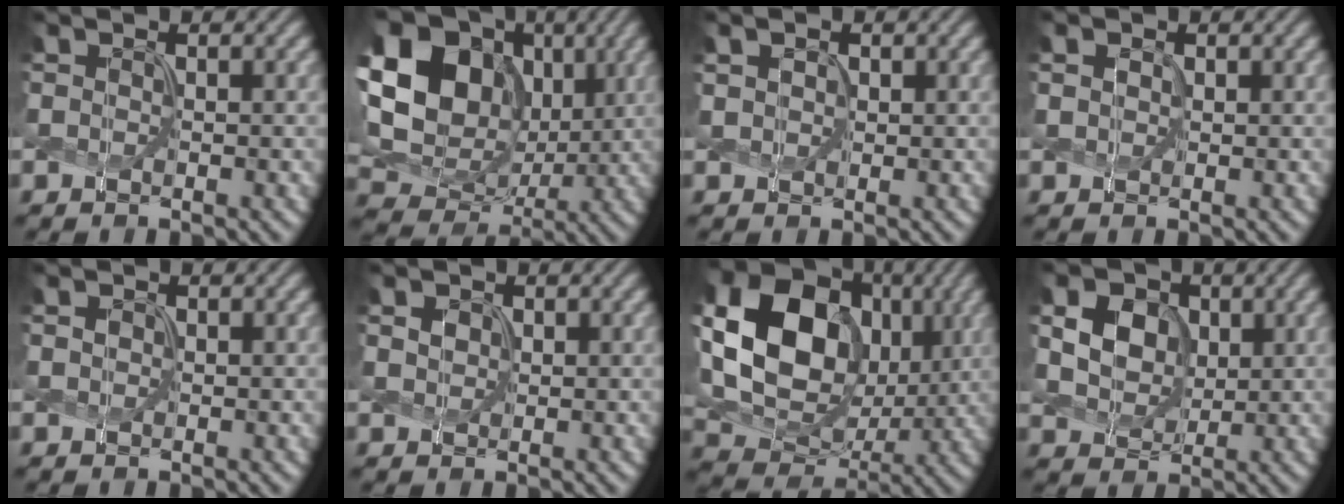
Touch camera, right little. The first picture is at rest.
{"total": 18.3, "force": [3.4, 14.5, 10.5], "torque": [-0.245, 0.040, 0.066]}
{"total": 1.6, "force": [0.6, 1.3, 0.8], "torque": [-0.031, 0.011, 0.016]}
{"total": 0.0}
{"total": 0.0}
{"total": 0.7, "force": [0.1, 0.7, 0.2], "torque": [-0.015, 0.003, 0.013]}
{"total": 16.5, "force": [1.8, 13.1, 9.9], "torque": [-0.213, 0.012, 0.047]}
{"total": 6.2, "force": [1.1, 5.1, 3.2], "torque": [-0.092, 0.017, 0.026]}